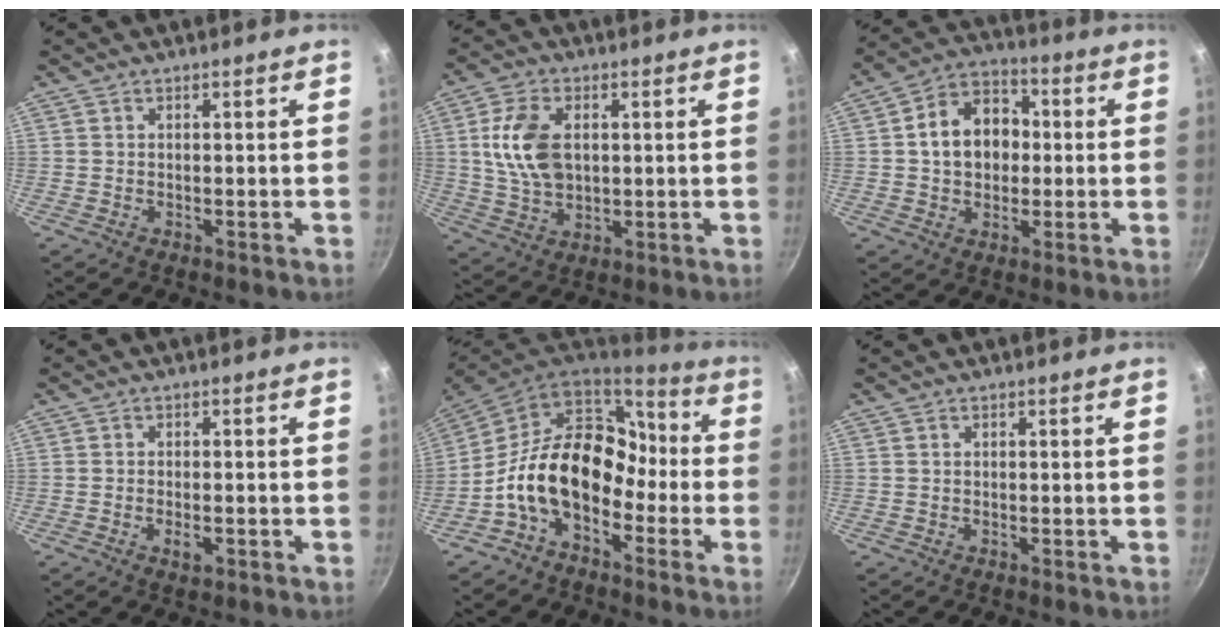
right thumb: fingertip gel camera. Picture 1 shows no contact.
{"total": 11.5, "force": [1.9, 7.4, 8.6], "torque": [-0.151, -0.005, 0.036]}
{"total": 12.3, "force": [0.8, 9.5, 7.8], "torque": [-0.092, 0.026, 0.000]}
{"total": 2.5, "force": [-0.9, 1.1, 2.0], "torque": [-0.038, 0.001, -0.017]}
{"total": 18.3, "force": [-4.6, 12.4, 12.6], "torque": [-0.177, 0.070, -0.099]}
{"total": 0.0}